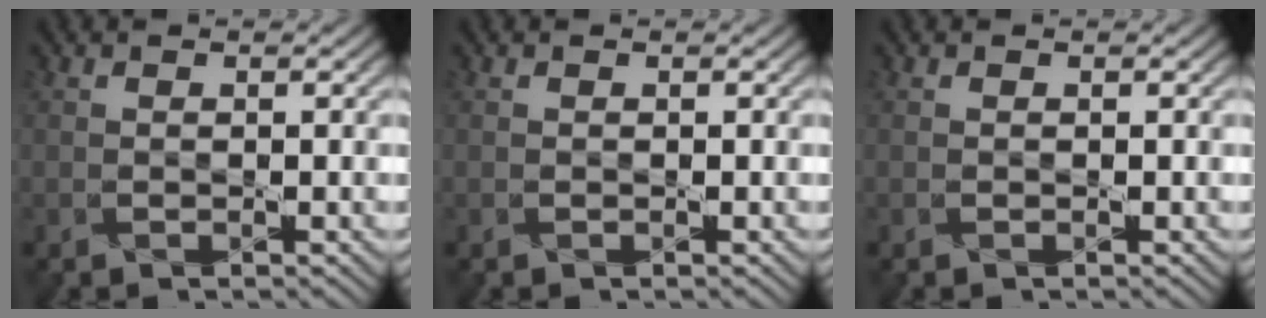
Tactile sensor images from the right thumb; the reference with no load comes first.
{"total": 0.0}
{"total": 0.0}